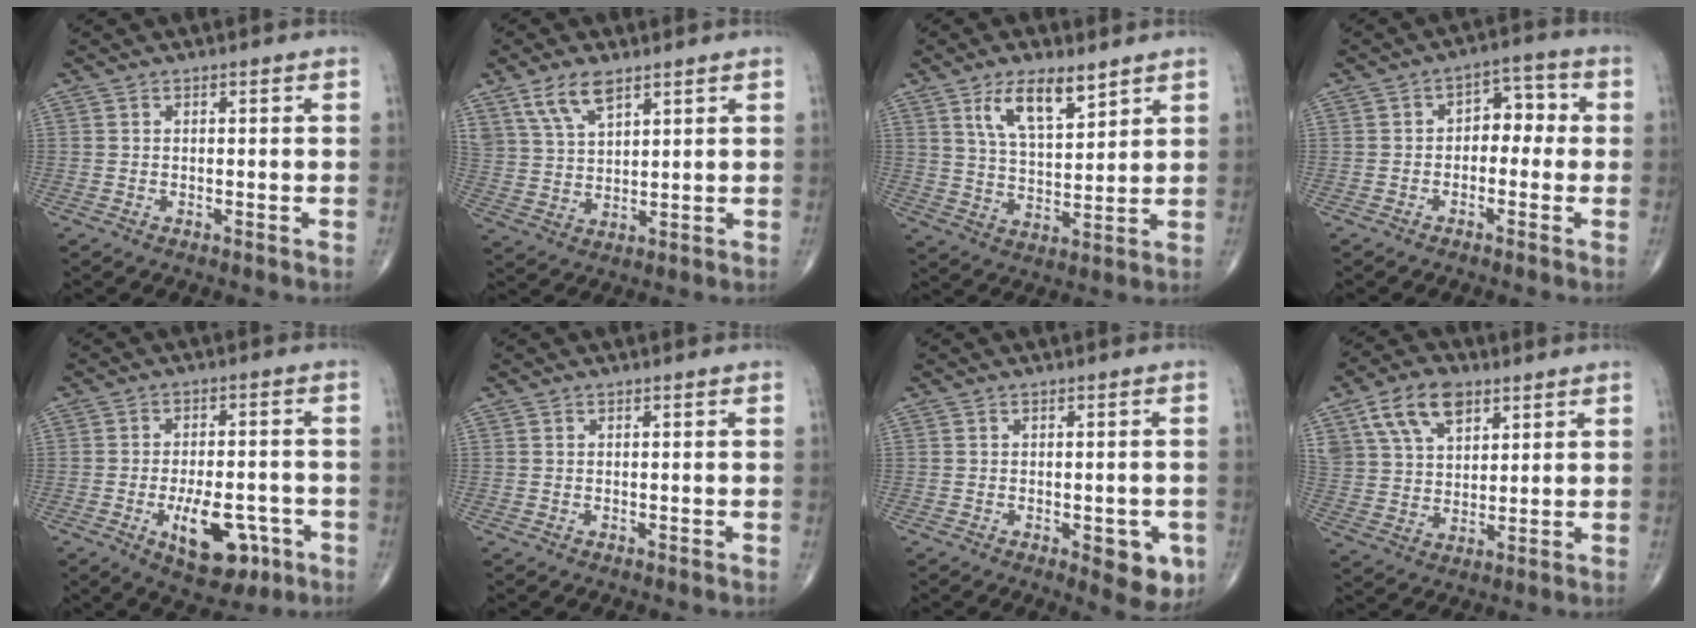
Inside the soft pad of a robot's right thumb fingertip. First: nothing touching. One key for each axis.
{"total": 7.7, "fx": 5.0, "fy": 3.3, "fz": 4.8, "tx": -0.086, "ty": -0.018, "tz": 0.104}
{"total": 10.2, "fx": 6.0, "fy": 4.0, "fz": 7.2, "tx": -0.115, "ty": -0.034, "tz": 0.116}
{"total": 6.0, "fx": -0.3, "fy": 4.1, "fz": 4.3, "tx": -0.028, "ty": 0.030, "tz": -0.017}
{"total": 11.3, "fx": -4.4, "fy": 5.6, "fz": 8.8, "tx": -0.114, "ty": 0.014, "tz": -0.057}
{"total": 0.0}
{"total": 6.8, "fx": -2.3, "fy": 3.0, "fz": 5.7, "tx": -0.047, "ty": -0.003, "tz": -0.022}
{"total": 12.2, "fx": 6.4, "fy": 7.3, "fz": 7.3, "tx": -0.116, "ty": -0.015, "tz": 0.123}